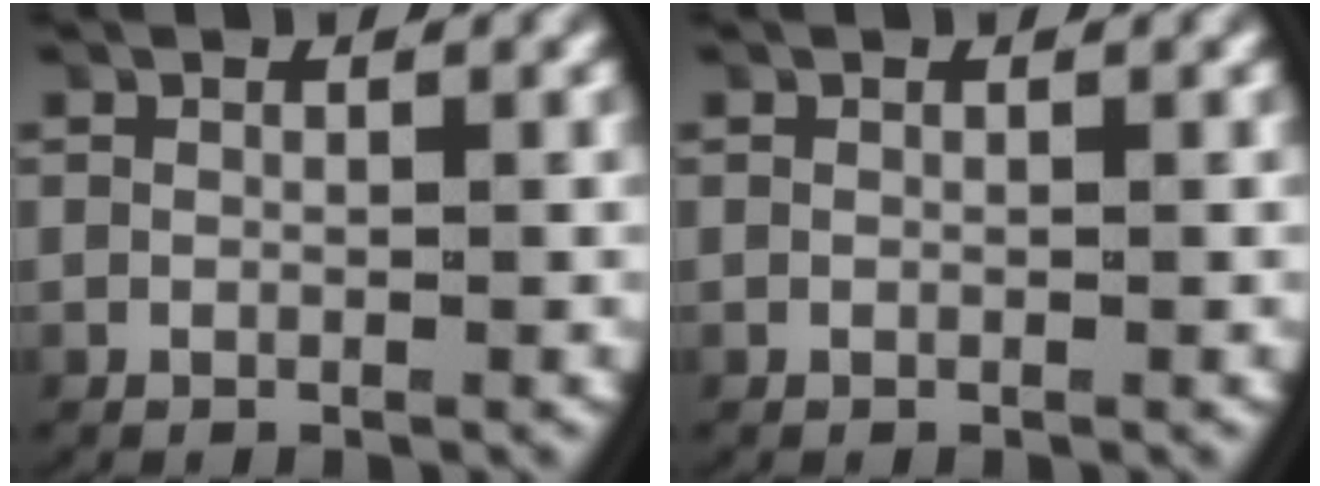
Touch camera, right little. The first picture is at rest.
{"total": 0.0}